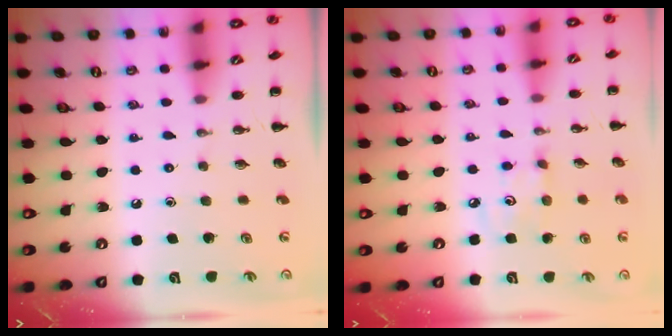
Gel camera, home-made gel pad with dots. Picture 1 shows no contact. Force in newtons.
{"total": 3.9, "press": 3.7, "slide": 1.0}